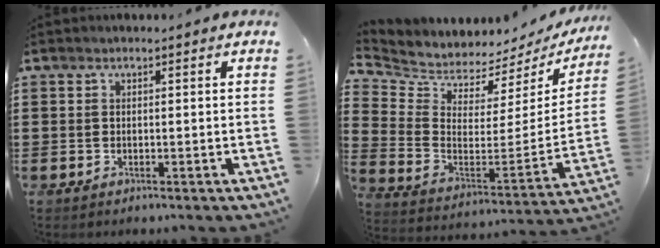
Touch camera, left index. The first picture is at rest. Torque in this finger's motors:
{"motor_torque": [2.14, 0.00, 0.25, -0.01]}